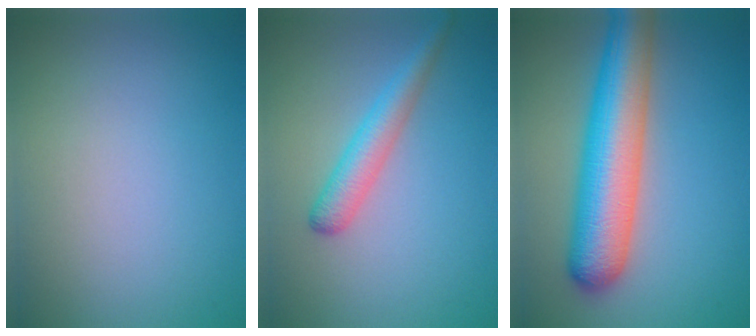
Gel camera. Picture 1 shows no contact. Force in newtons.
{"total": 3.1, "press": 3.1, "slide": 0.1}
{"total": 8.9, "press": 8.9, "slide": 0.4}